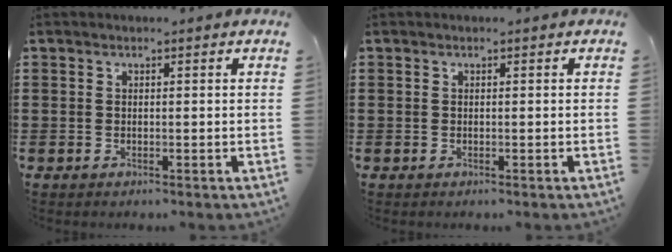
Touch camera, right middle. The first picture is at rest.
{"total": 0.0}